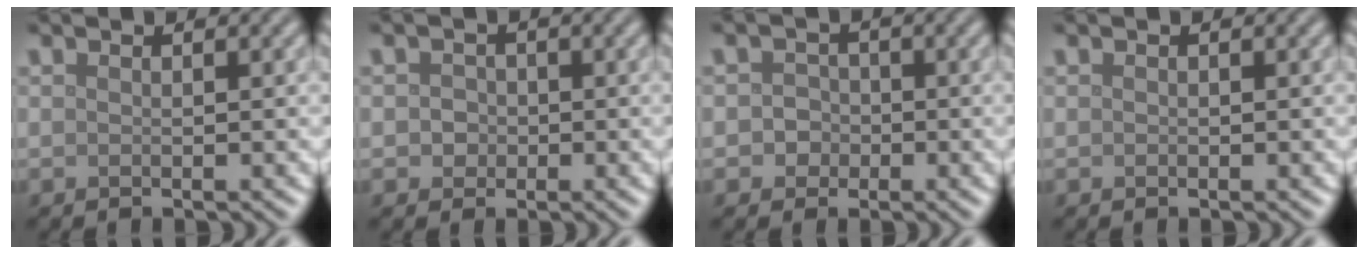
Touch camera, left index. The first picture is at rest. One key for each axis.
{"total": 1.6, "fx": 0.0, "fy": 1.5, "fz": 0.6, "tx": 0.003, "ty": 0.000, "tz": -0.007}
{"total": 1.8, "fx": -0.3, "fy": 1.7, "fz": 0.5, "tx": 0.012, "ty": 0.000, "tz": -0.013}
{"total": 0.0}